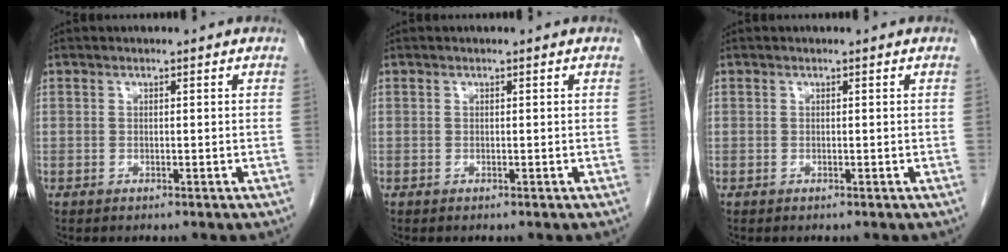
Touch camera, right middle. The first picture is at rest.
{"total": 0.0}
{"total": 0.0}